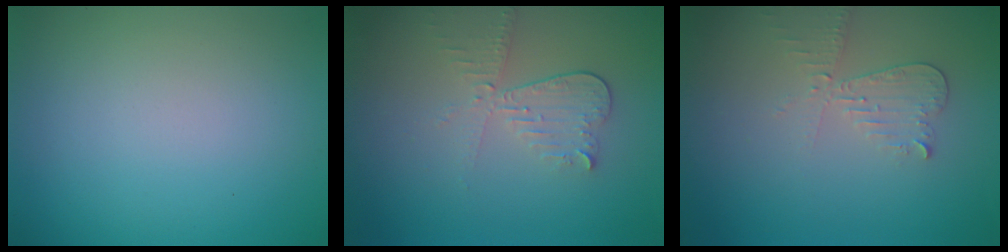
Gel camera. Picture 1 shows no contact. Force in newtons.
{"total": 3.0, "press": 2.6, "slide": 1.5}
{"total": 2.2, "press": 2.2, "slide": 0.1}